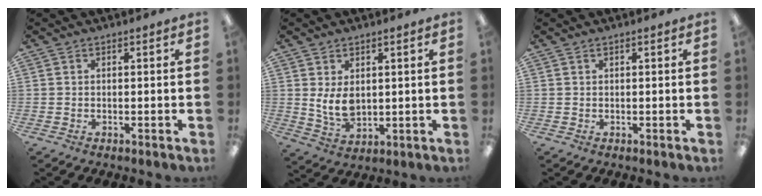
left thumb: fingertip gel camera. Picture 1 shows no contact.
{"total": 6.5, "force": [1.7, 3.8, 5.0], "torque": [-0.099, -0.013, 0.027]}
{"total": 0.0}